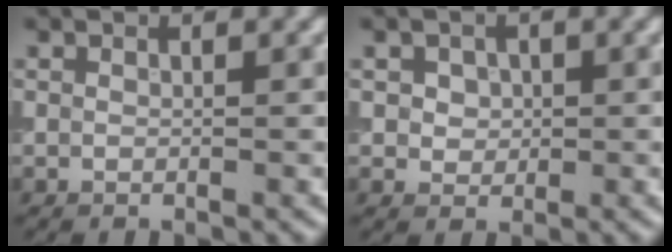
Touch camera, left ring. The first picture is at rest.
{"total": 2.1, "force": [0.6, 1.7, 1.0], "torque": [-0.024, 0.004, 0.015]}